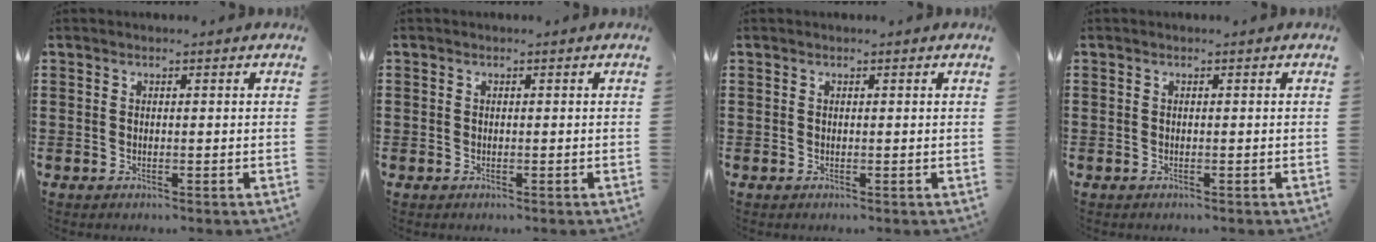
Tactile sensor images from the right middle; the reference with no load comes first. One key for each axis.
{"total": 0.8, "fx": -0.2, "fy": 0.7, "fz": 0.1, "tx": -0.002, "ty": 0.003, "tz": -0.005}
{"total": 0.0}
{"total": 0.0}